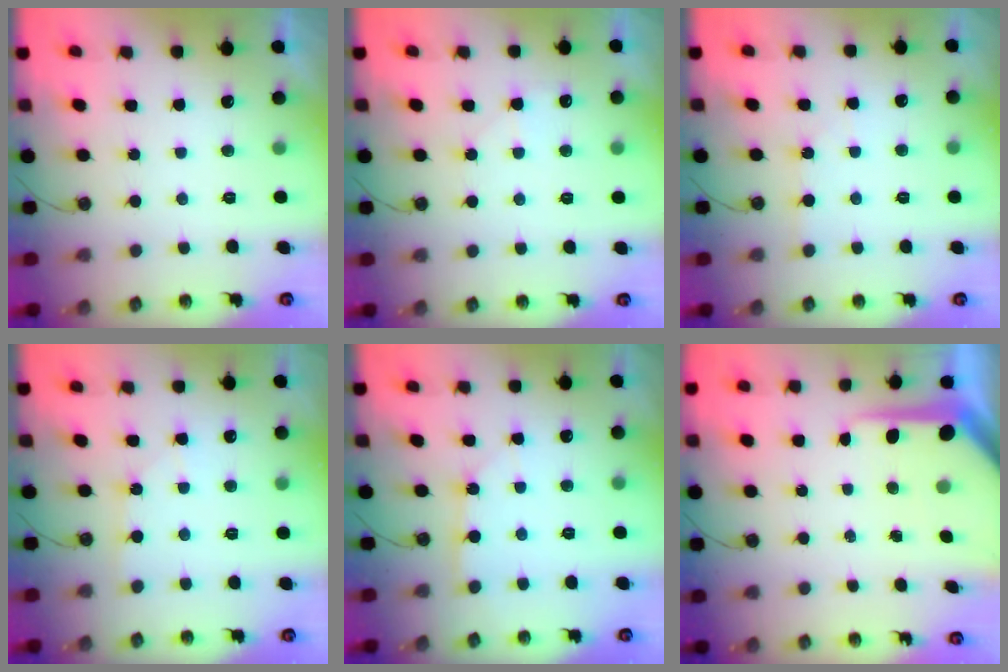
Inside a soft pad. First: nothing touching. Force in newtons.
{"total": 5.6, "press": 5.6, "slide": 0.6}
{"total": 1.6, "press": 1.6, "slide": 0.2}
{"total": 3.5, "press": 3.5, "slide": 0.6}
{"total": 3.7, "press": 3.7, "slide": 0.2}
{"total": 8.1, "press": 8.1, "slide": 0.7}